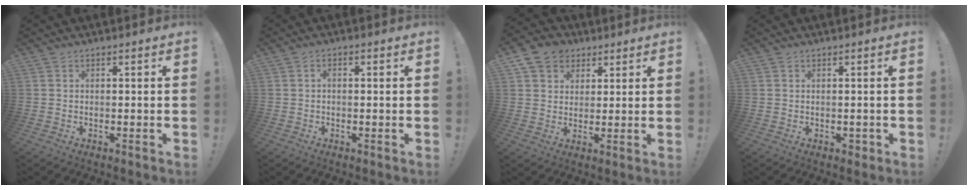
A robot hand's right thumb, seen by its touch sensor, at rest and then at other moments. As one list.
[{"total": 1.2, "force": [-0.5, 0.6, 0.9], "torque": [-0.016, 0.006, -0.010]}, {"total": 8.6, "force": [4.4, 7.0, 2.4], "torque": [-0.039, -0.019, 0.090]}, {"total": 1.4, "force": [0.1, 1.2, 0.8], "torque": [-0.011, 0.001, 0.002]}]